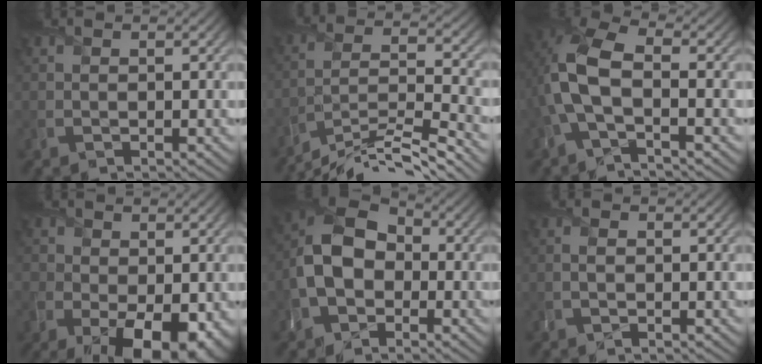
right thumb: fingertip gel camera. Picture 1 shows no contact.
{"total": 11.4, "force": [-9.7, 1.7, 5.7], "torque": [-0.101, 0.014, -0.173]}
{"total": 7.9, "force": [-0.9, 3.7, 6.9], "torque": [-0.165, 0.018, -0.031]}
{"total": 12.1, "force": [-4.2, 7.5, 8.5], "torque": [-0.152, -0.050, -0.044]}
{"total": 10.1, "force": [-2.1, 7.1, 6.8], "torque": [-0.157, -0.002, -0.052]}
{"total": 0.9, "force": [-0.2, 0.4, 0.8], "torque": [-0.020, 0.002, -0.005]}